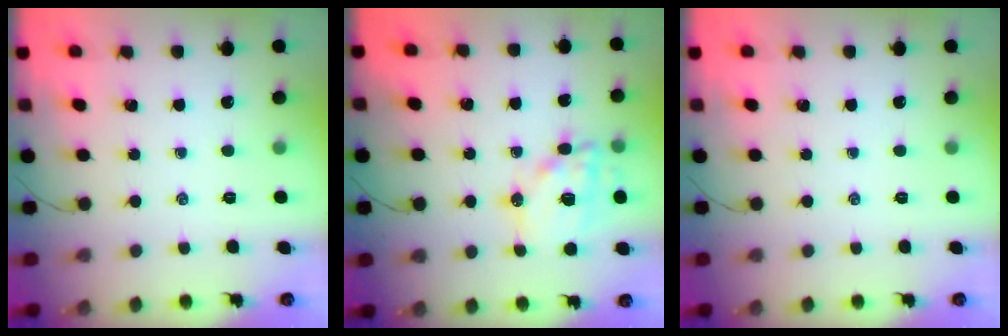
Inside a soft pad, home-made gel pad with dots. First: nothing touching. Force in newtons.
{"total": 13.5, "press": 13.4, "slide": 2.2}
{"total": 0.0}